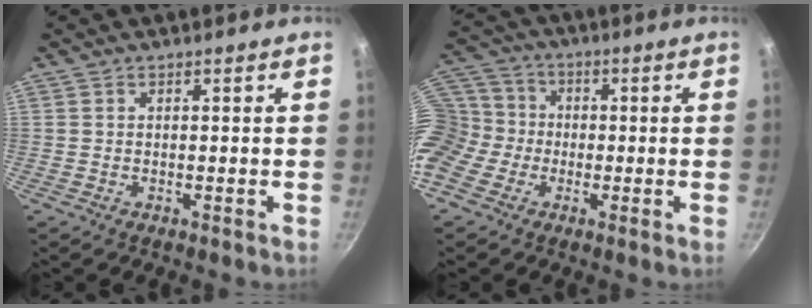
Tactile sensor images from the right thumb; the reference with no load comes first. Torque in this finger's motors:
{"motor_torque": [1.44, 1.47, 0.17, -0.41, 0.12]}